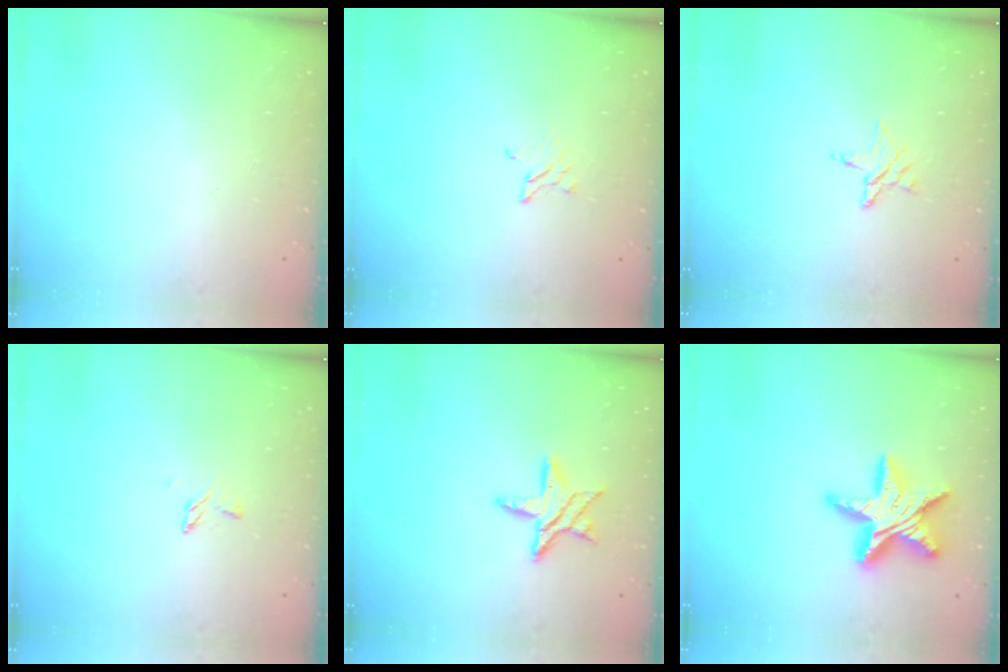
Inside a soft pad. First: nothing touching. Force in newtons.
{"total": 1.9, "press": 1.9, "slide": 0.3}
{"total": 5.6, "press": 5.5, "slide": 0.5}
{"total": 3.9, "press": 3.9, "slide": 0.4}
{"total": 10.5, "press": 10.4, "slide": 0.8}
{"total": 18.2, "press": 18.1, "slide": 1.9}